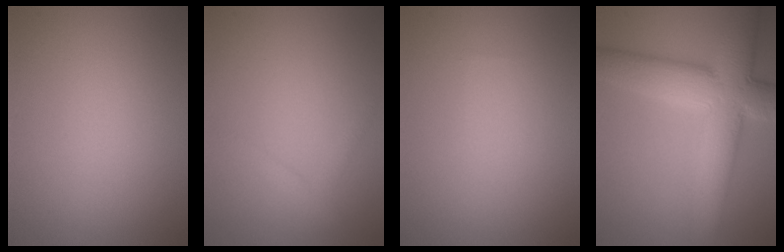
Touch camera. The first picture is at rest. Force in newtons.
{"total": 1.4, "press": 1.4, "slide": 0.1}
{"total": 0.0}
{"total": 10.6, "press": 10.6, "slide": 0.7}